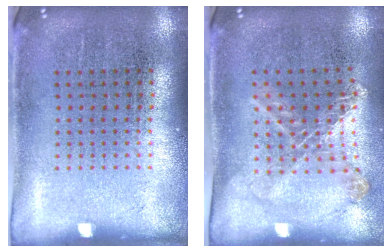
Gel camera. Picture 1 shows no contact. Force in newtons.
{"total": 1.1, "press": 1.1, "slide": 0.3}